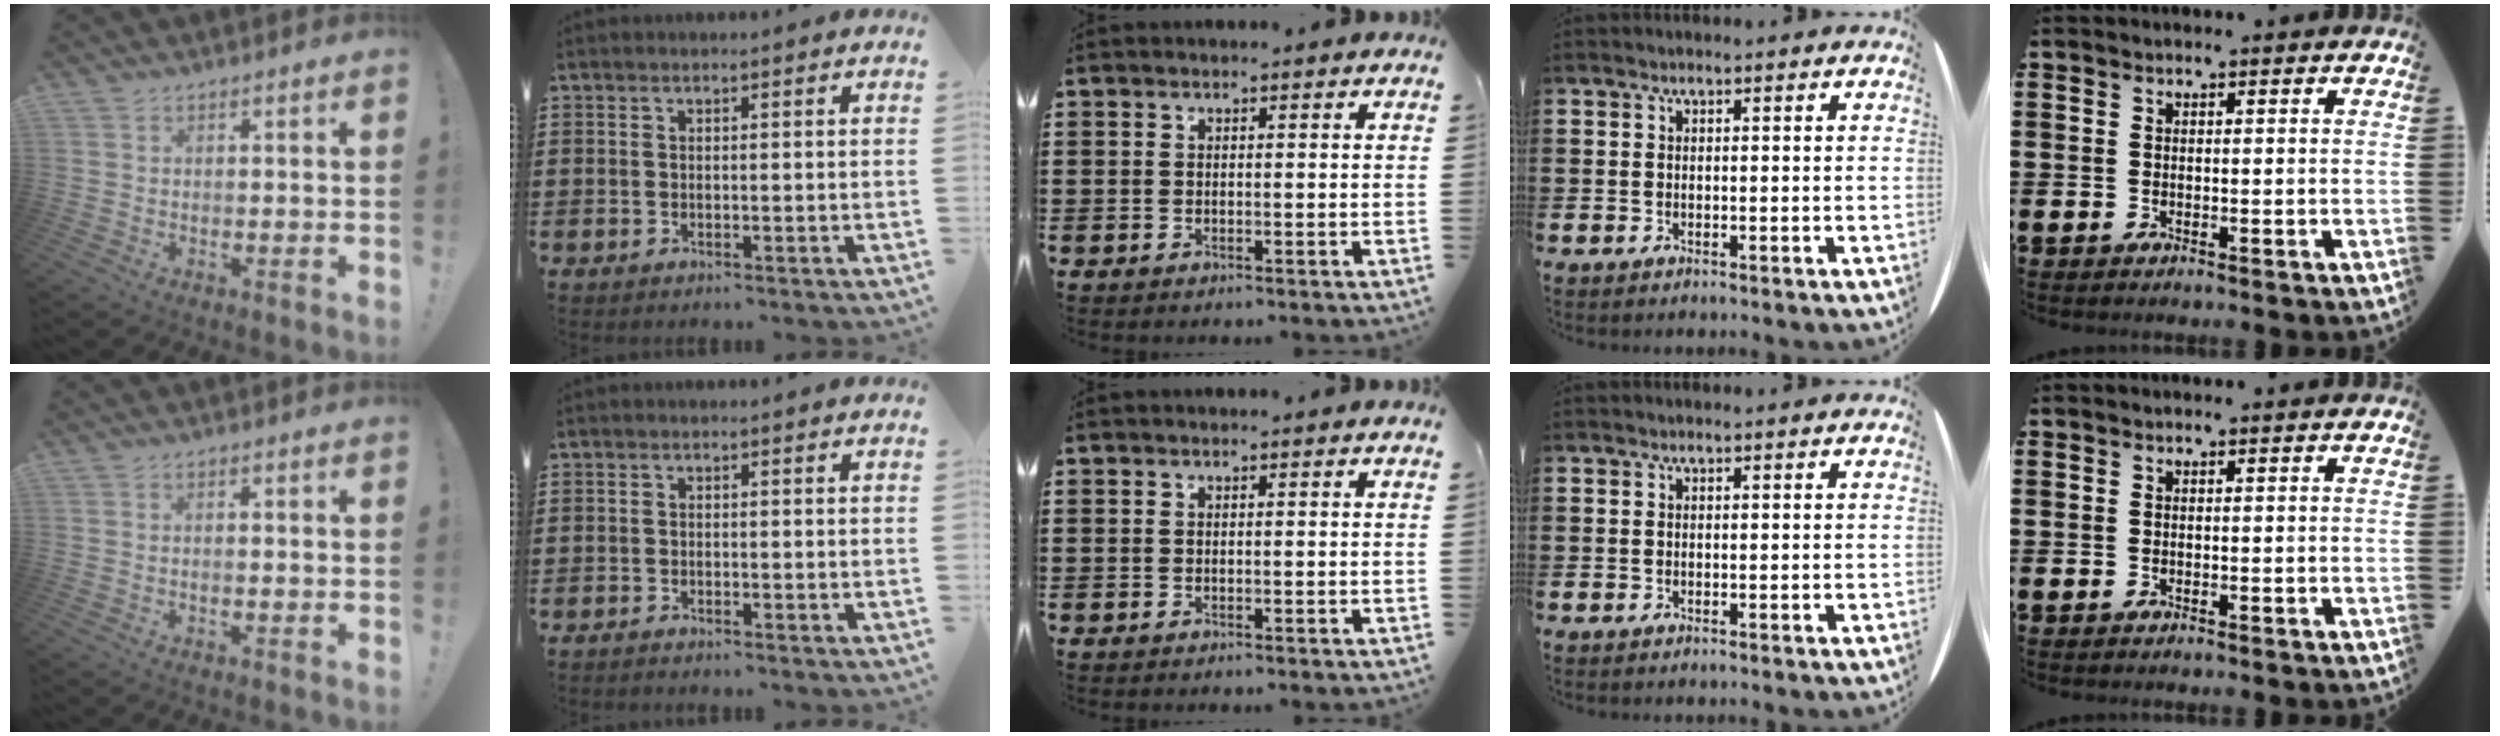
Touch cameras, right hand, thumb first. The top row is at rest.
{"thumb": {"total": 1.2, "force": [-0.8, 0.2, 0.9], "torque": [-0.021, 0.004, -0.013]}, "index": {"total": 0.9, "force": [-0.9, 0.1, -0.1], "torque": [-0.001, 0.001, -0.019]}}